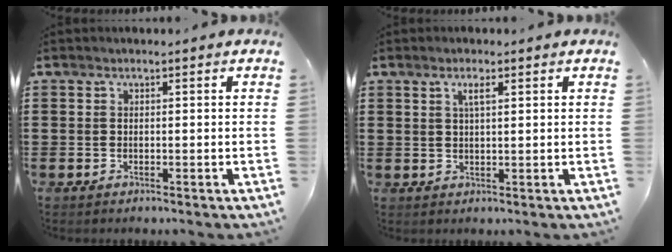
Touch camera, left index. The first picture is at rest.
{"total": 2.2, "force": [1.2, 0.5, 1.8], "torque": [-0.038, 0.002, 0.019]}